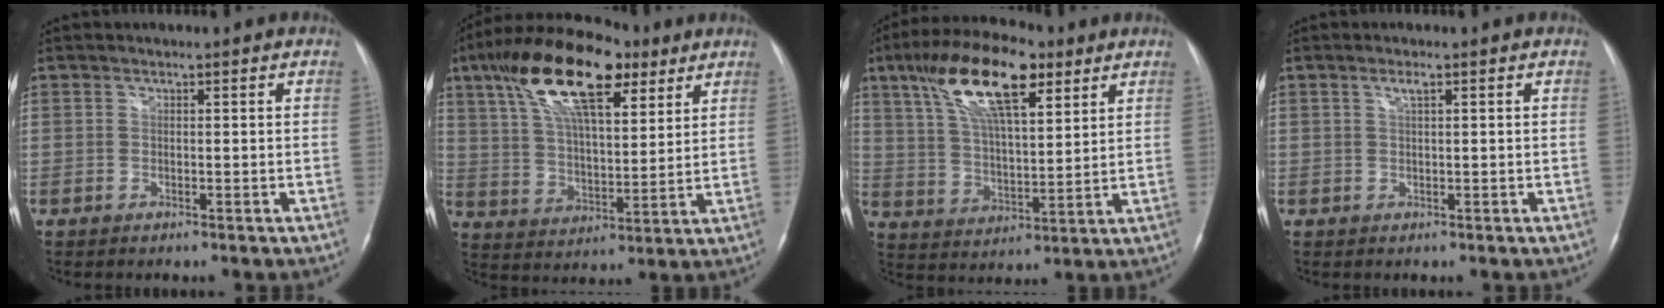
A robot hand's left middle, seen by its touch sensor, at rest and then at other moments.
{"total": 19.3, "force": [10.9, 6.8, 14.4], "torque": [-0.280, 0.036, 0.193]}
{"total": 16.4, "force": [9.1, 5.2, 12.6], "torque": [-0.242, 0.024, 0.167]}
{"total": 1.2, "force": [0.6, 0.3, 1.0], "torque": [-0.019, 0.002, 0.011]}